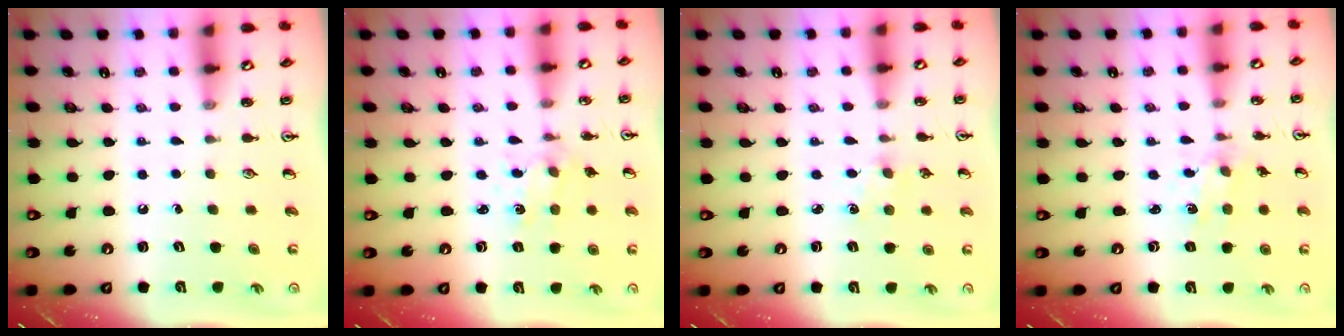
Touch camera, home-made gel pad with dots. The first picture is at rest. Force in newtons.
{"total": 2.0, "press": 2.0, "slide": 0.2}
{"total": 2.2, "press": 2.2, "slide": 0.4}
{"total": 1.4, "press": 1.4, "slide": 0.2}